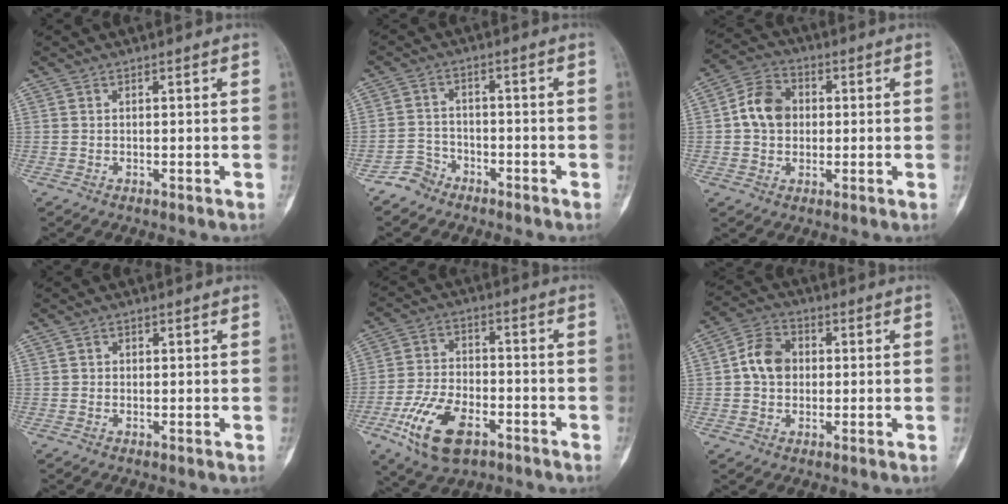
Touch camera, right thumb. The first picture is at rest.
{"total": 4.0, "force": [-3.3, 2.4, -0.3], "torque": [0.019, 0.023, -0.069]}
{"total": 8.6, "force": [0.6, 6.9, 5.1], "torque": [-0.075, 0.019, 0.002]}
{"total": 0.7, "force": [0.1, 0.7, 0.2], "torque": [0.005, 0.003, -0.002]}
{"total": 14.0, "force": [-6.7, 7.3, 9.8], "torque": [-0.182, 0.018, -0.121]}
{"total": 7.6, "force": [0.4, 6.1, 4.6], "torque": [-0.067, 0.017, -0.001]}